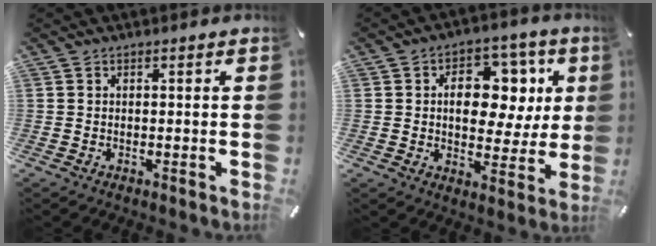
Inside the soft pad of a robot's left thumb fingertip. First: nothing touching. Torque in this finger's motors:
{"motor_torque": [0.36, 0.62, 0.88, -0.83, 0.27]}